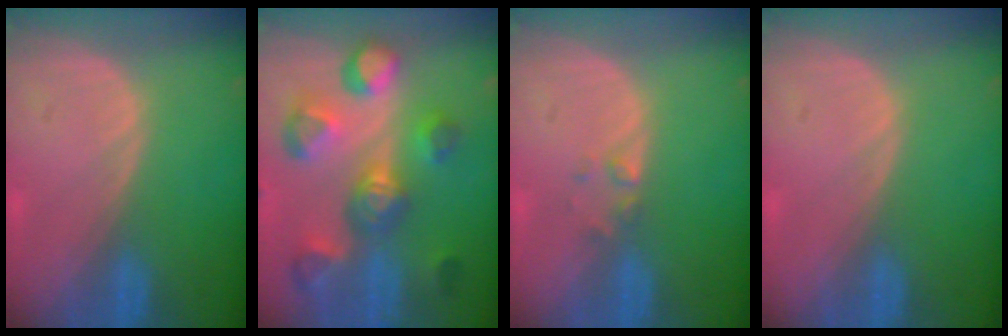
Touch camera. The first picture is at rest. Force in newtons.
{"total": 11.0, "press": 9.9, "slide": 4.7}
{"total": 1.4, "press": 1.3, "slide": 0.2}
{"total": 0.0}